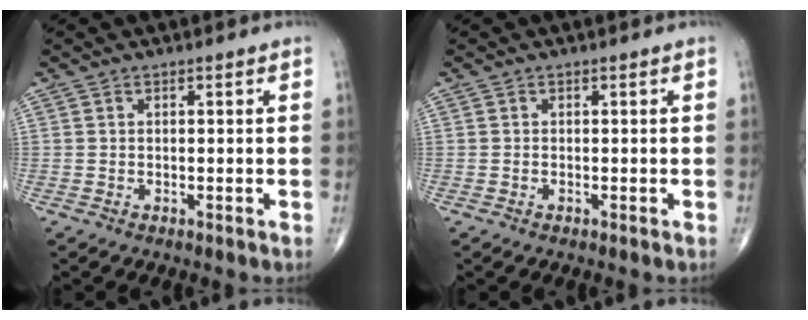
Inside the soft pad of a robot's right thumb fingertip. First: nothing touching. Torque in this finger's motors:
{"motor_torque": [0.44, -0.24, -0.14, -0.07, -0.02]}